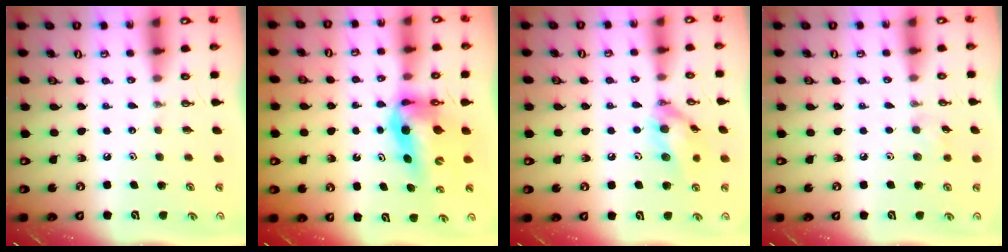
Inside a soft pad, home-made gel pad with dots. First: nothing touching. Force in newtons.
{"total": 10.4, "press": 9.8, "slide": 3.4}
{"total": 13.1, "press": 13.0, "slide": 1.7}
{"total": 5.6, "press": 5.3, "slide": 1.9}